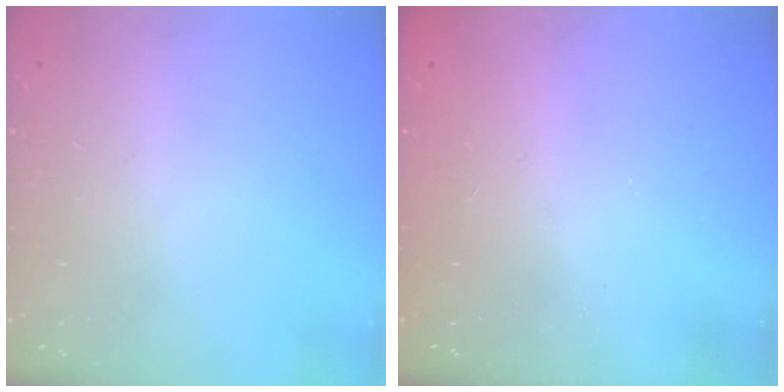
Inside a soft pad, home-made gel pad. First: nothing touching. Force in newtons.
{"total": 2.5, "press": 2.3, "slide": 0.8}